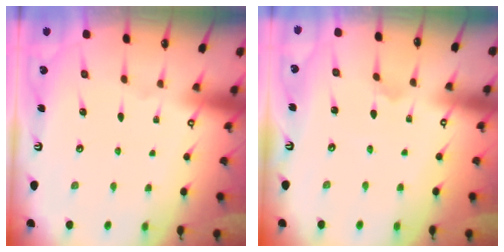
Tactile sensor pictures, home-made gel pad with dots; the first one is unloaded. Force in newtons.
{"total": 0.7, "press": 0.7, "slide": 0.1}